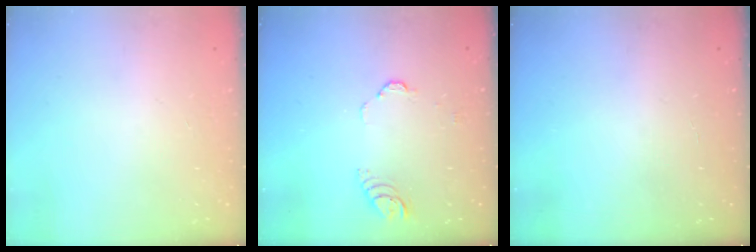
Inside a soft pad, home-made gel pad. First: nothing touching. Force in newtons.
{"total": 3.3, "press": 3.3, "slide": 0.3}
{"total": 1.7, "press": 1.7, "slide": 0.1}